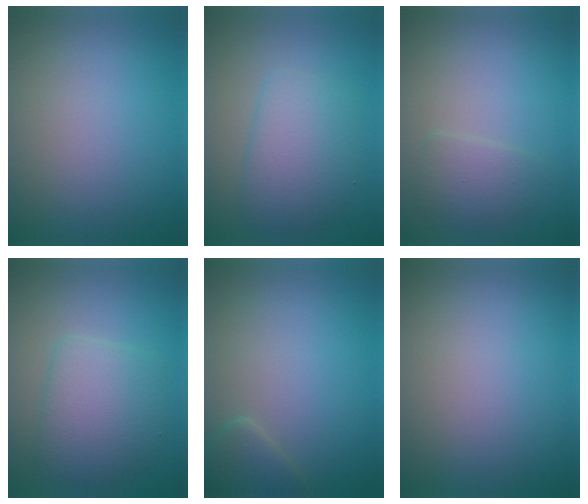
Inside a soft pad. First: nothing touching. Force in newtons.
{"total": 4.2, "press": 4.2, "slide": 0.0}
{"total": 2.0, "press": 2.0, "slide": 0.1}
{"total": 4.6, "press": 4.6, "slide": 0.1}
{"total": 1.9, "press": 1.9, "slide": 0.1}
{"total": 0.0}